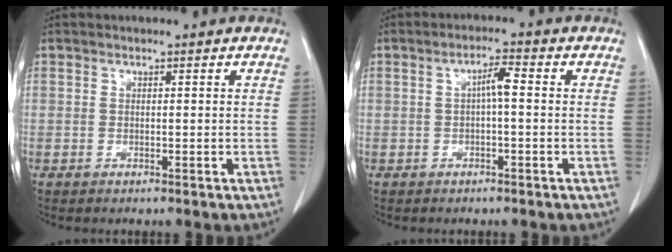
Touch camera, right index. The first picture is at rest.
{"total": 3.1, "force": [0.1, 0.4, 3.0], "torque": [-0.053, 0.008, 0.002]}